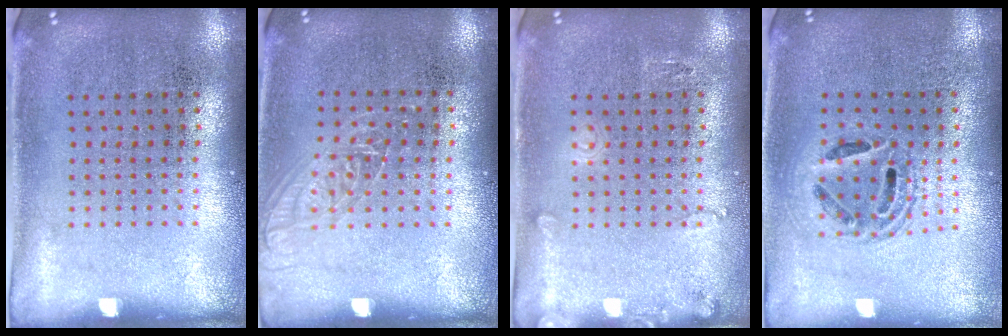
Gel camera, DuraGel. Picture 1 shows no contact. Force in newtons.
{"total": 1.1, "press": 1.1, "slide": 0.4}
{"total": 1.3, "press": 1.3, "slide": 0.2}
{"total": 1.3, "press": 1.2, "slide": 0.6}